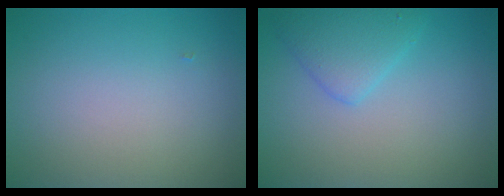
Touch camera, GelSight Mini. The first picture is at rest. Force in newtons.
{"total": 2.8, "press": 2.8, "slide": 0.2}